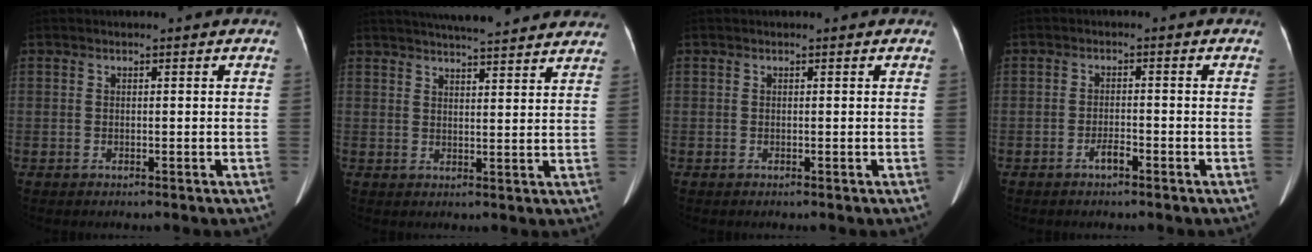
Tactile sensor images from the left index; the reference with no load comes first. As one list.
[{"total": 17.6, "force": [15.9, 2.1, 7.3], "torque": [-0.108, 0.029, 0.202]}, {"total": 0.0}, {"total": 1.9, "force": [-1.4, 0.4, 1.3], "torque": [-0.025, 0.000, -0.023]}]